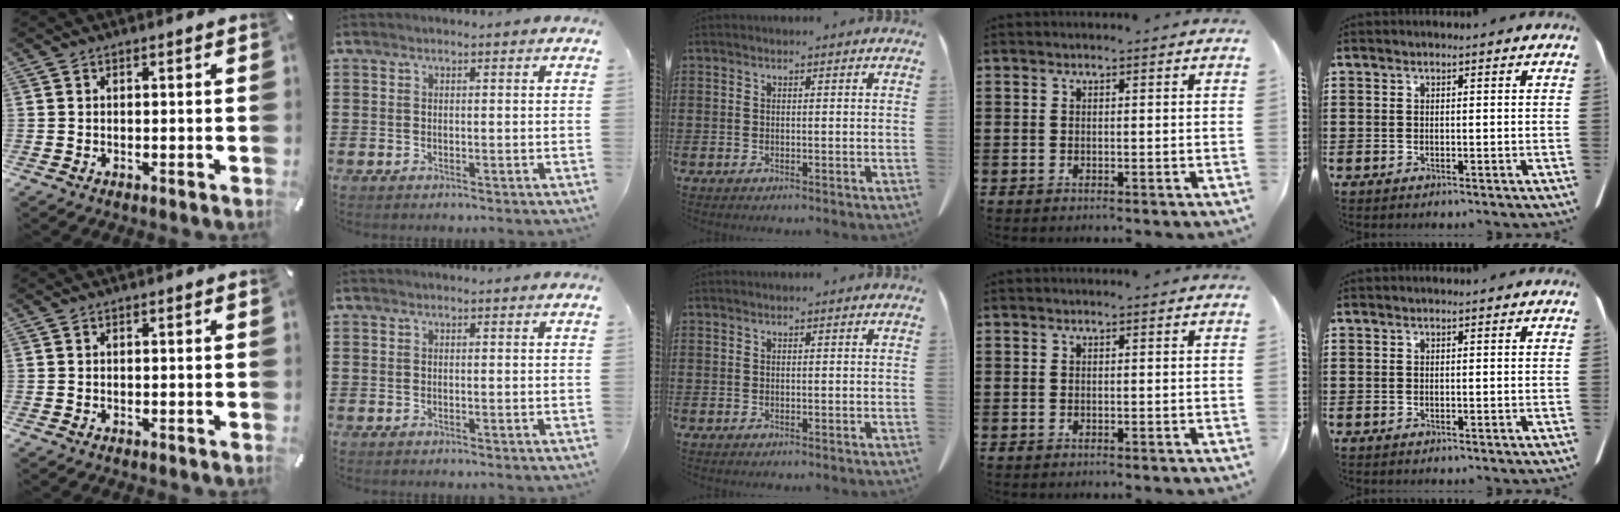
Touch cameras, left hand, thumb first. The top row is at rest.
{}